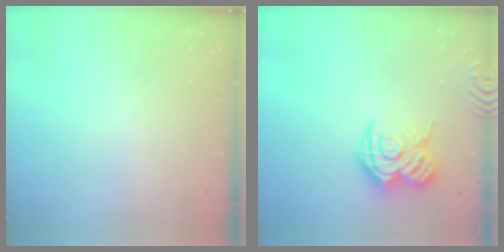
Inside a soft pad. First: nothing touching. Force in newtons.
{"total": 14.5, "press": 14.4, "slide": 1.4}